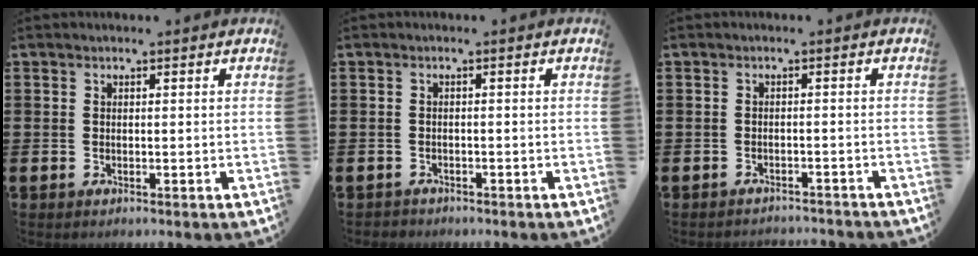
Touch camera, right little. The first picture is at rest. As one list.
[{"total": 0.7, "force": [-0.7, 0.3, -0.1], "torque": [0.000, 0.002, -0.015]}, {"total": 1.3, "force": [-1.3, 0.0, -0.1], "torque": [-0.002, 0.003, -0.028]}]